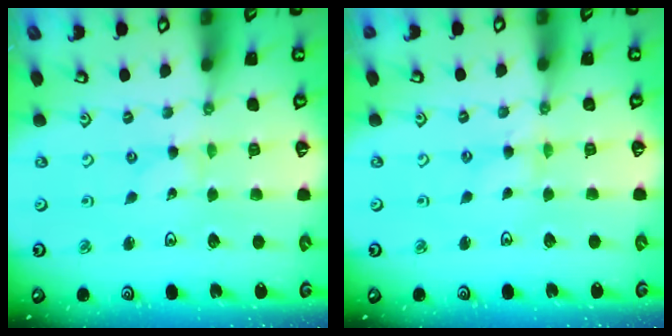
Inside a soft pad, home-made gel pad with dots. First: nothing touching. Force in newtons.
{"total": 0.7, "press": 0.7, "slide": 0.2}